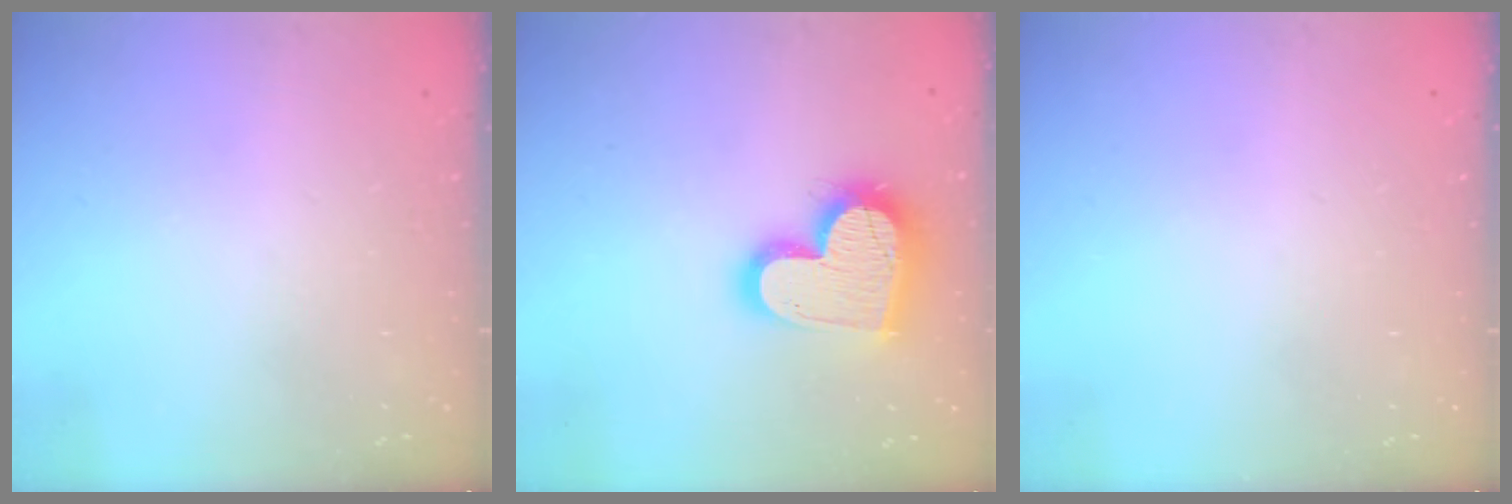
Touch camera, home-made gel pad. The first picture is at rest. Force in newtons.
{"total": 18.8, "press": 18.7, "slide": 1.6}
{"total": 0.0}